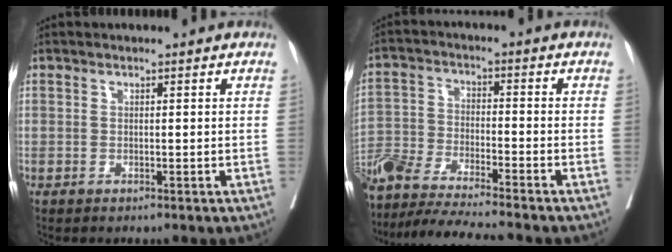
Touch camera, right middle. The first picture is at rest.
{"total": 14.7, "force": [-13.3, -0.3, 6.3], "torque": [-0.120, -0.019, -0.236]}